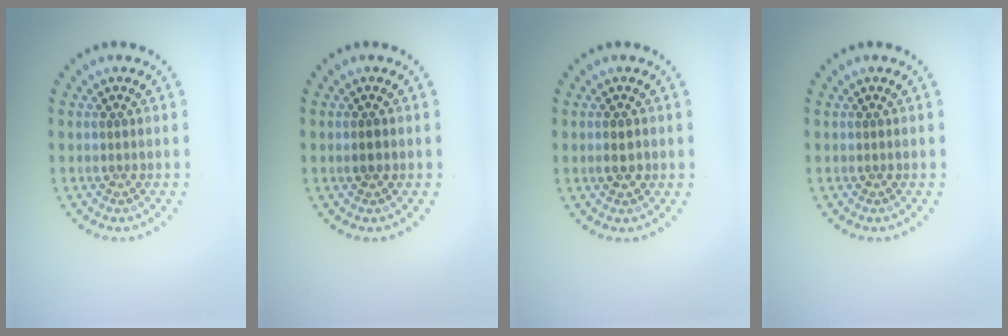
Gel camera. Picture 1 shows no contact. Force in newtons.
{"total": 1.0, "press": 0.9, "slide": 0.3}
{"total": 1.4, "press": 1.4, "slide": 0.1}
{"total": 0.0}